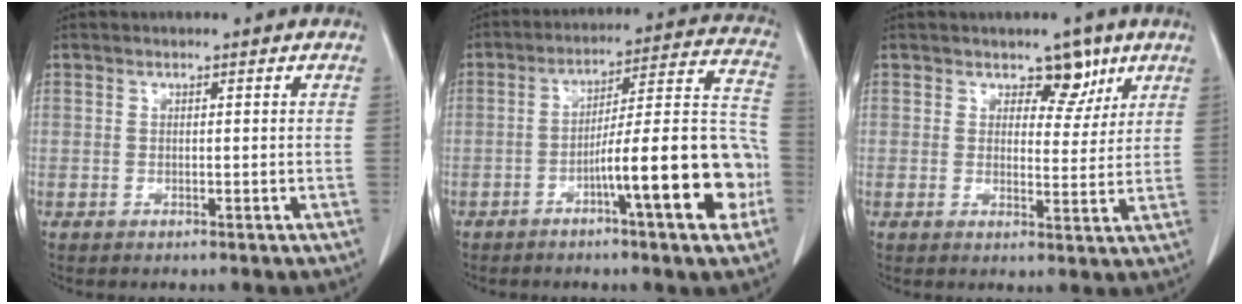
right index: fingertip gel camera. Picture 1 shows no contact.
{"total": 16.9, "force": [-5.9, 1.5, 15.7], "torque": [-0.208, 0.024, -0.087]}
{"total": 4.6, "force": [2.9, 2.8, 2.2], "torque": [-0.015, -0.002, 0.040]}